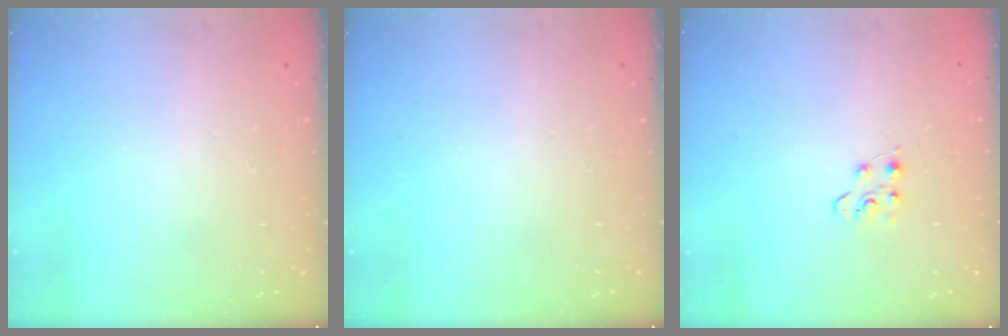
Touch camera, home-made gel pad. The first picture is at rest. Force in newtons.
{"total": 0.0}
{"total": 5.2, "press": 5.2, "slide": 0.6}